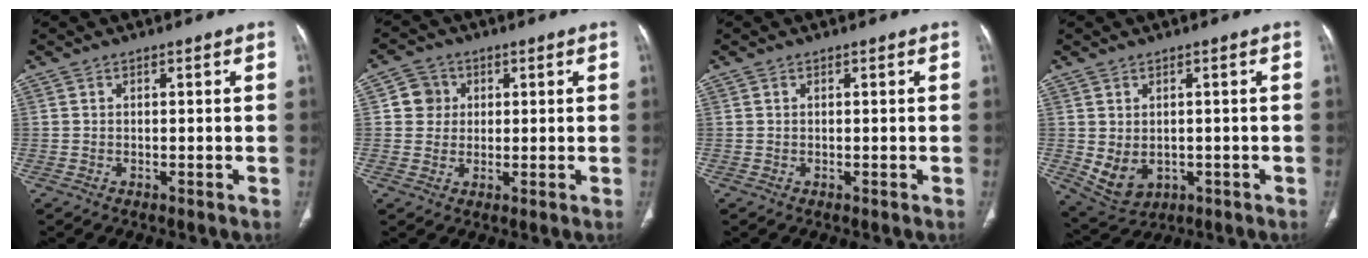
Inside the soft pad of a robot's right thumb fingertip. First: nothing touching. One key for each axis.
{"total": 4.8, "fx": 1.0, "fy": 4.6, "fz": 1.0, "tx": 0.008, "ty": 0.003, "tz": 0.014}
{"total": 0.0}
{"total": 6.7, "fx": -0.9, "fy": 5.0, "fz": 4.5, "tx": -0.071, "ty": 0.001, "tz": 0.009}